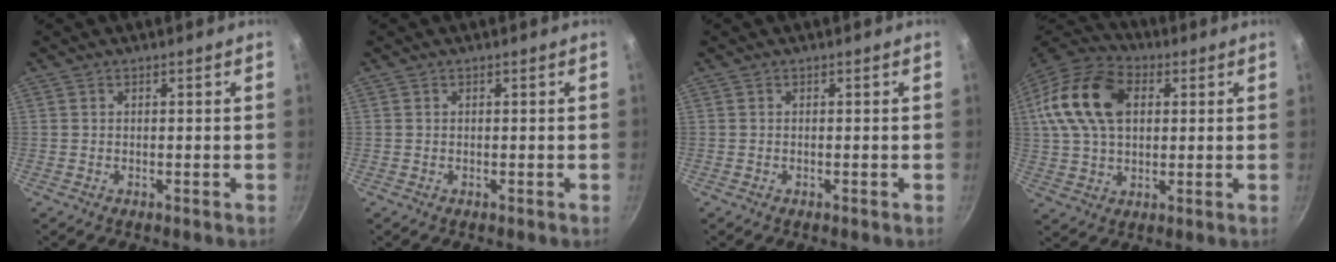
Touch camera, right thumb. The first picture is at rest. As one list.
[{"total": 0.0}, {"total": 0.0}, {"total": 18.3, "force": [4.2, 12.0, 13.1], "torque": [-0.240, 0.020, 0.064]}]